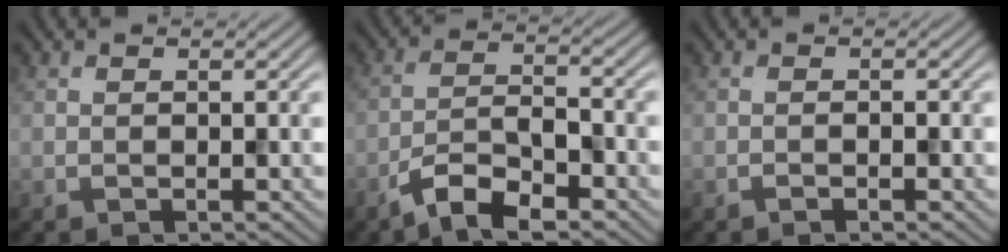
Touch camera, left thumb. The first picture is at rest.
{"total": 6.4, "force": [-4.5, 1.9, 4.2], "torque": [-0.077, 0.005, -0.091]}
{"total": 0.7, "force": [-0.5, 0.0, 0.5], "torque": [-0.009, 0.002, -0.009]}